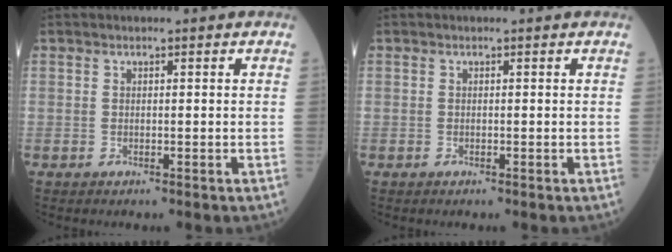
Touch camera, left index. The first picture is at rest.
{"total": 0.0}